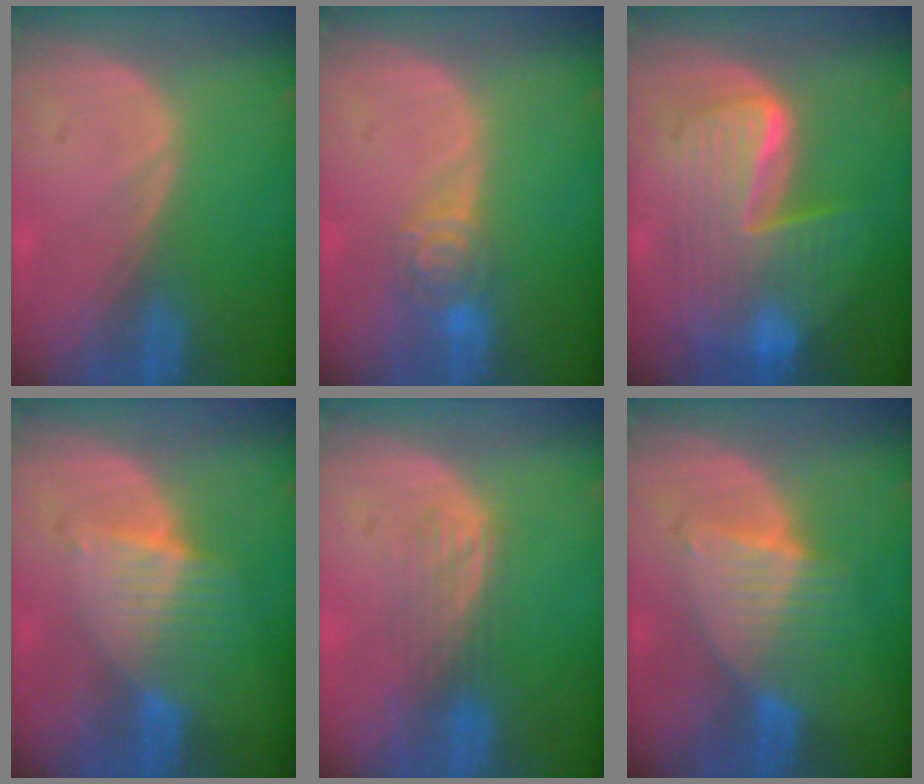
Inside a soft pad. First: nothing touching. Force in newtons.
{"total": 4.5, "press": 4.2, "slide": 1.6}
{"total": 10.2, "press": 10.2, "slide": 0.9}
{"total": 6.7, "press": 5.9, "slide": 3.2}
{"total": 3.6, "press": 3.2, "slide": 1.7}
{"total": 6.1, "press": 6.1, "slide": 0.5}